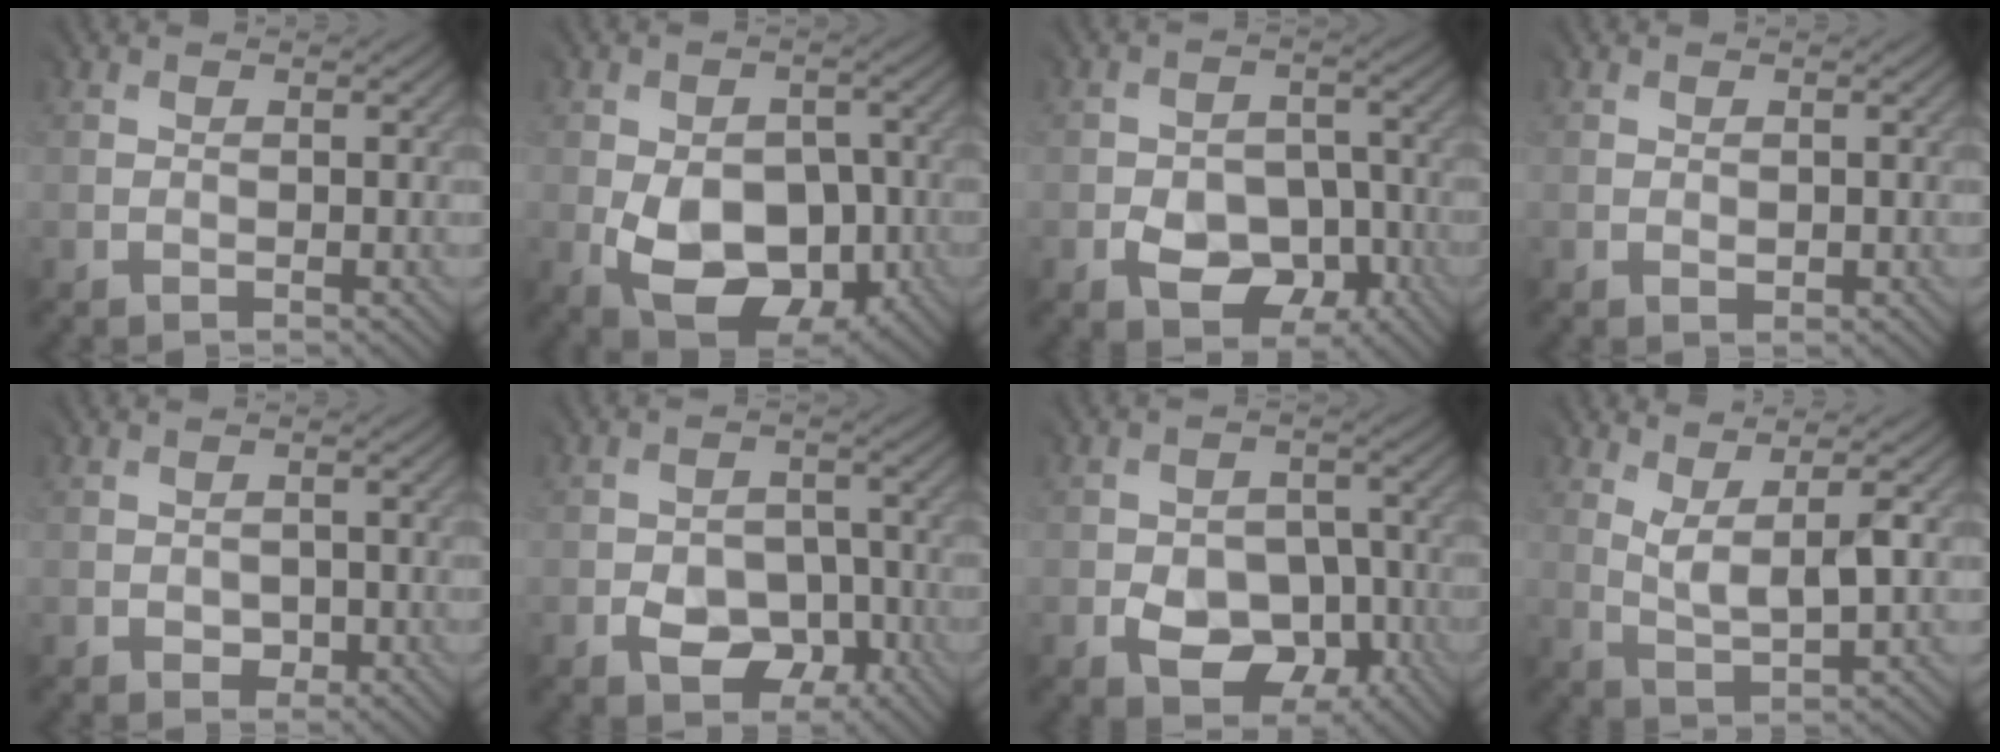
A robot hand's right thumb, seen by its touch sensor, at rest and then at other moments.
{"total": 9.7, "force": [-2.6, 6.7, 6.6], "torque": [-0.105, -0.030, -0.037]}
{"total": 4.8, "force": [-2.7, 3.5, 2.0], "torque": [-0.027, -0.009, -0.041]}
{"total": 0.7, "force": [0.0, 0.7, 0.3], "torque": [-0.003, -0.002, 0.004]}
{"total": 1.3, "force": [-0.9, 1.0, 0.1], "torque": [0.005, -0.006, -0.012]}
{"total": 4.1, "force": [-2.5, 2.9, 1.4], "torque": [-0.014, -0.005, -0.041]}
{"total": 5.6, "force": [-2.9, 4.1, 2.6], "torque": [-0.034, -0.011, -0.043]}
{"total": 3.4, "force": [2.0, 0.4, 2.7], "torque": [-0.060, -0.006, 0.042]}